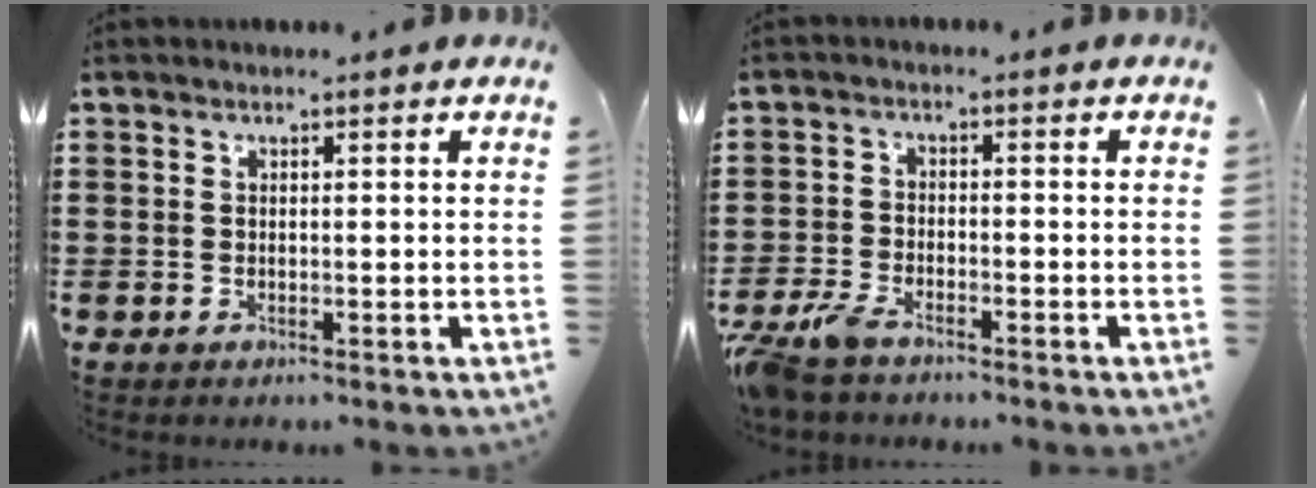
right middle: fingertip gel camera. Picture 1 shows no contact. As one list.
[{"total": 4.2, "force": [-3.6, 1.1, 2.0], "torque": [-0.067, -0.008, -0.079]}]